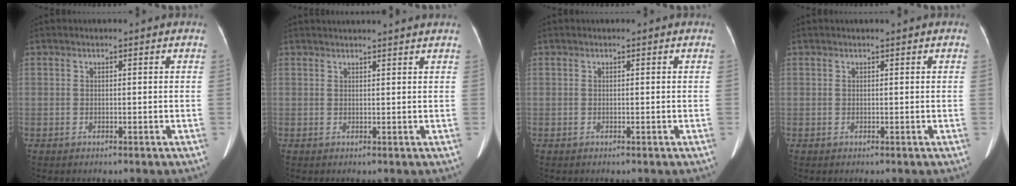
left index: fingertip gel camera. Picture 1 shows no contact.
{"total": 7.0, "force": [6.5, -0.5, 2.3], "torque": [-0.023, 0.028, 0.069]}
{"total": 0.0}
{"total": 0.0}